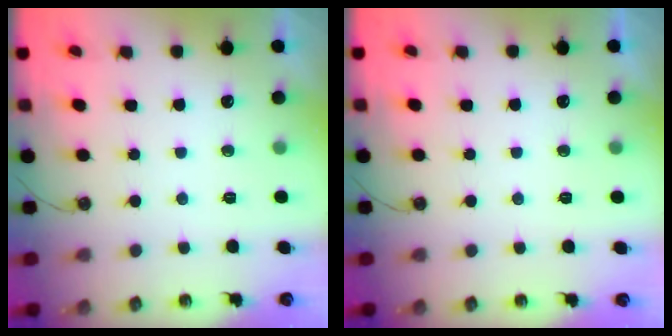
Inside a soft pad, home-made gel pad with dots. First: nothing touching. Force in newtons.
{"total": 0.0}